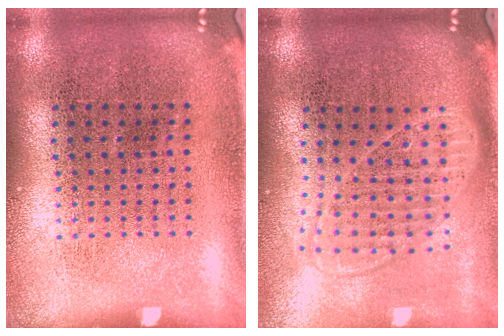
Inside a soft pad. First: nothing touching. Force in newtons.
{"total": 1.8, "press": 1.5, "slide": 1.0}